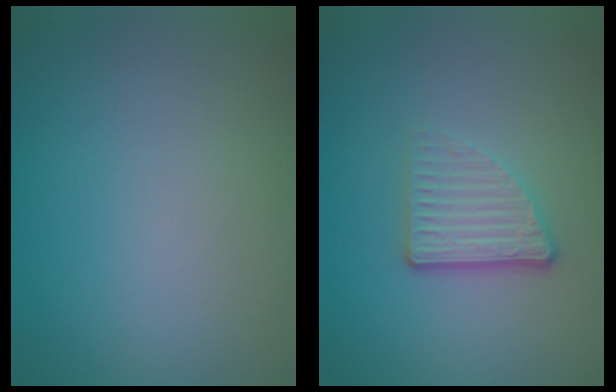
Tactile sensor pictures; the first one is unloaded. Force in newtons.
{"total": 3.4, "press": 2.4, "slide": 2.4}